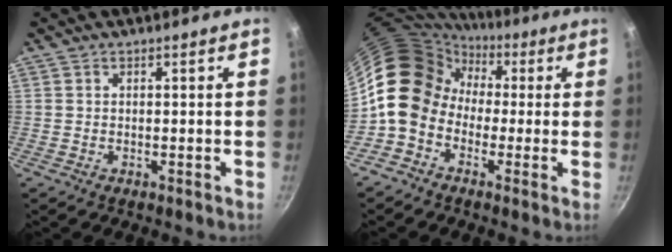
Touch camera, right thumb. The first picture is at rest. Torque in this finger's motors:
{"motor_torque": [-0.41, 0.98, 1.70, -0.67, 0.48]}